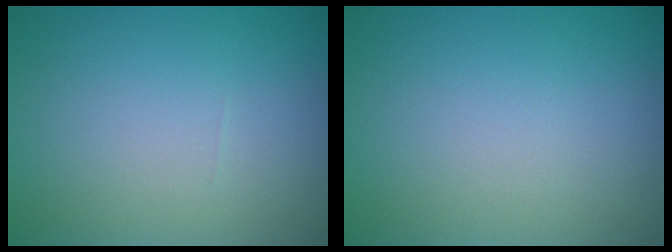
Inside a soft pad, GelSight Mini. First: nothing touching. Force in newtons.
{"total": 0.0}